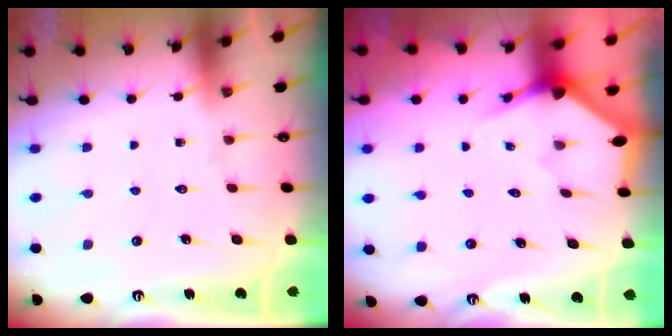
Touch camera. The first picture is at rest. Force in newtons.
{"total": 2.9, "press": 2.9, "slide": 0.2}